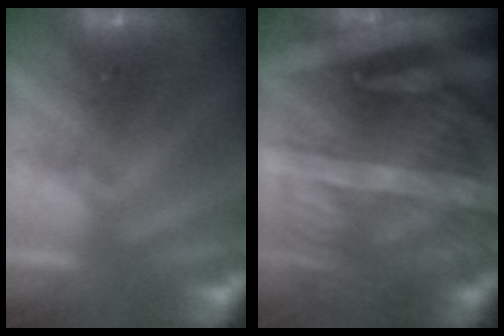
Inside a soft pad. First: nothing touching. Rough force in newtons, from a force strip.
{"total": 9.7}